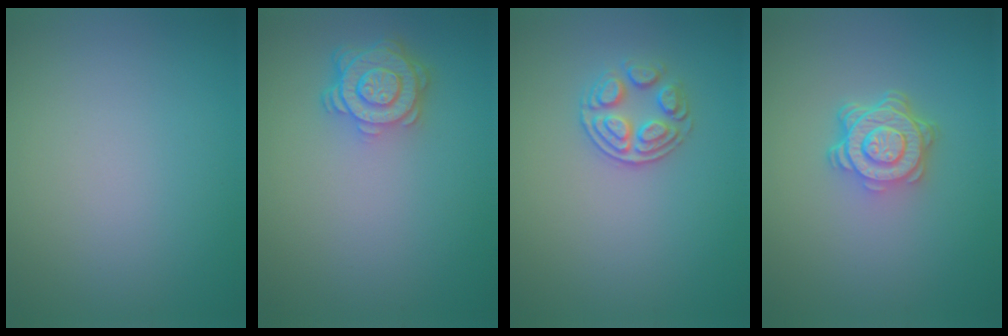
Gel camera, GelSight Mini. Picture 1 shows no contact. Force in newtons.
{"total": 4.4, "press": 3.5, "slide": 2.6}
{"total": 2.7, "press": 2.4, "slide": 1.1}
{"total": 4.7, "press": 3.4, "slide": 3.2}